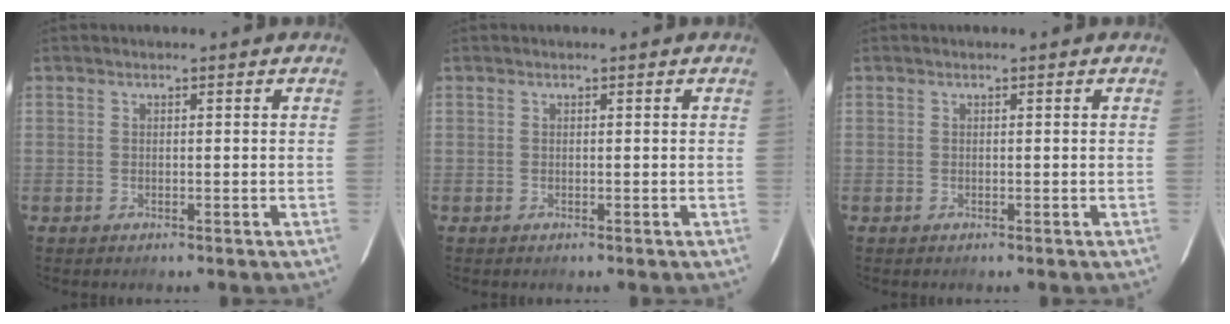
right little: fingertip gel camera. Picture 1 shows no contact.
{"total": 0.0}
{"total": 0.0}